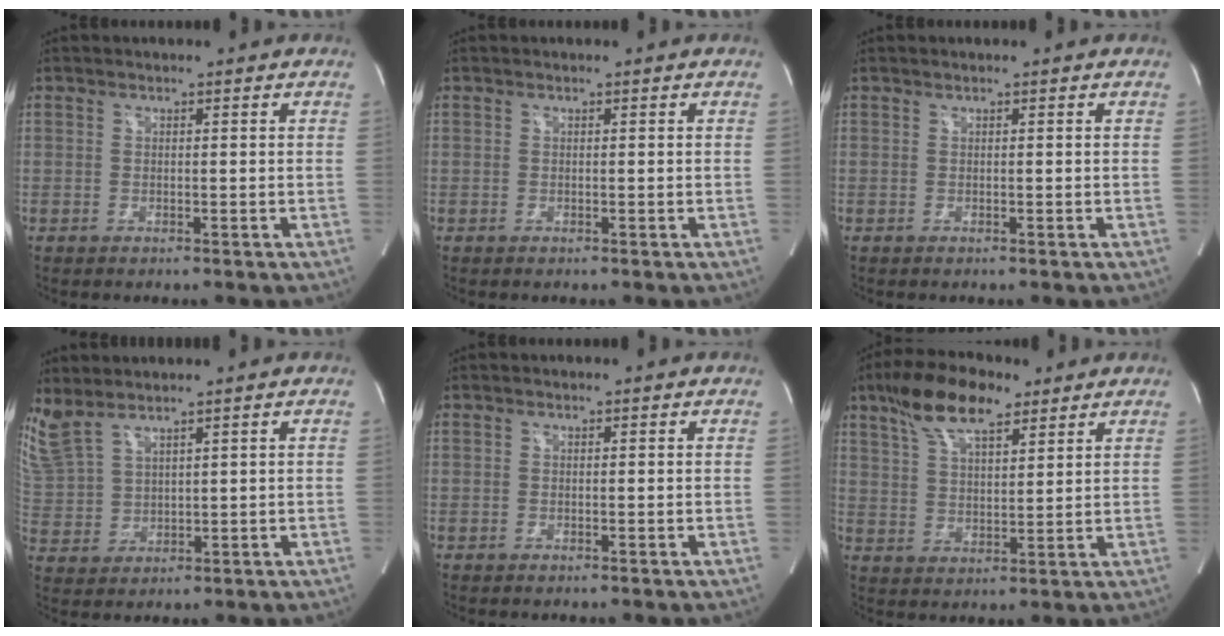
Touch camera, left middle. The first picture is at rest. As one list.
[{"total": 0.0}, {"total": 0.0}, {"total": 8.3, "force": [6.8, 3.0, 3.7], "torque": [-0.115, 0.005, 0.162]}, {"total": 0.0}, {"total": 11.3, "force": [7.5, 3.8, 7.5], "torque": [-0.146, 0.020, 0.140]}]